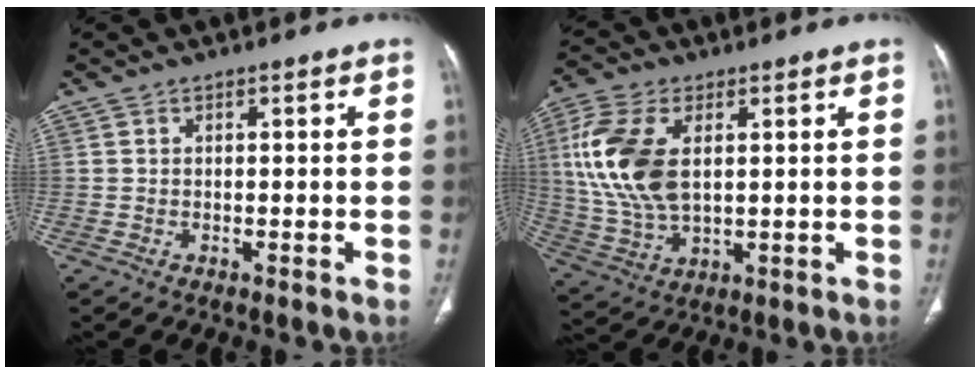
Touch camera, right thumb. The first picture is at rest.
{"total": 15.5, "force": [3.1, 8.7, 12.5], "torque": [-0.275, -0.005, 0.065]}